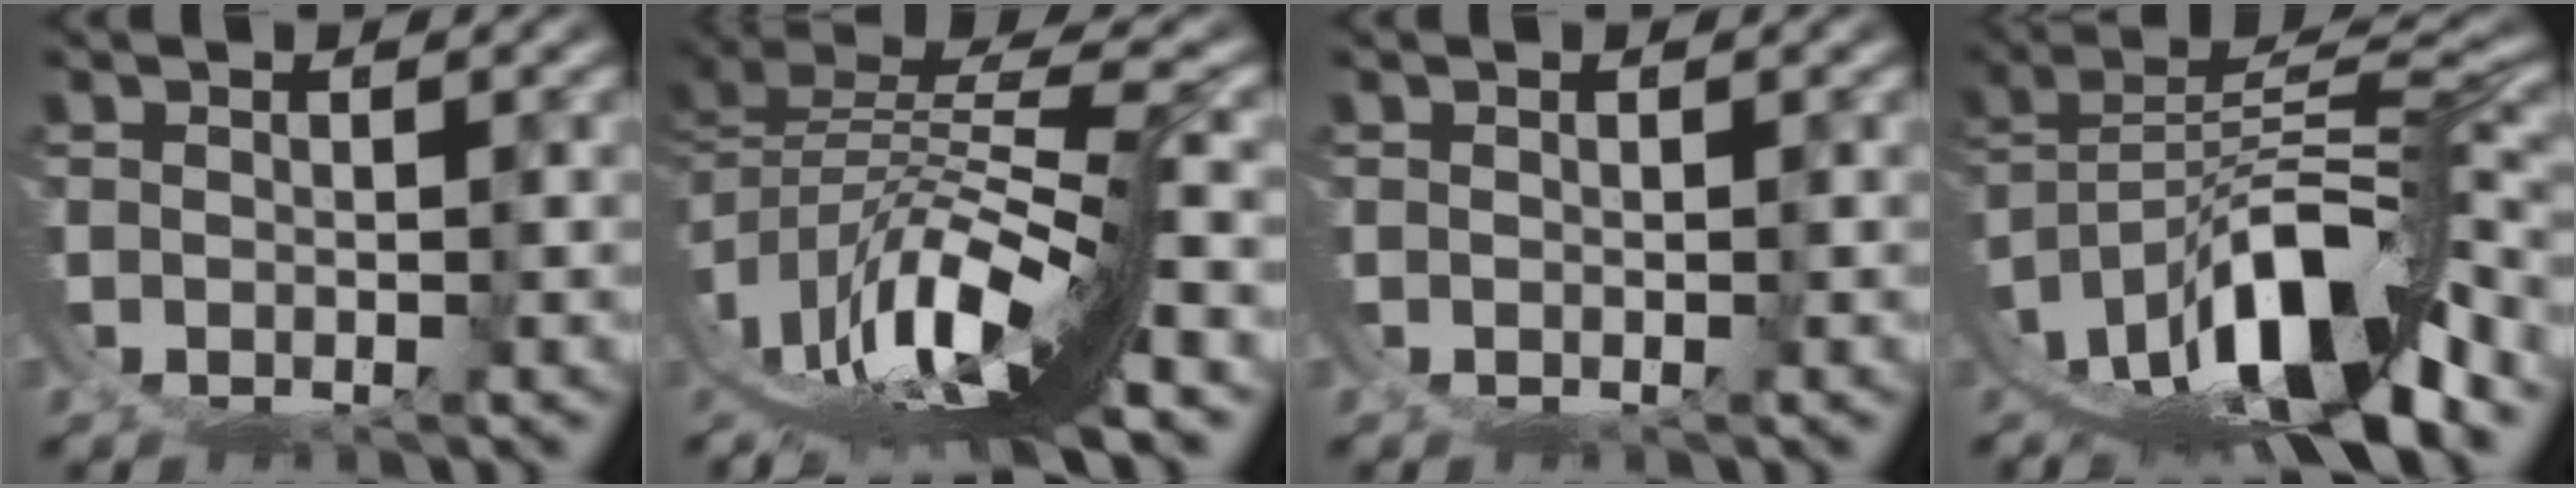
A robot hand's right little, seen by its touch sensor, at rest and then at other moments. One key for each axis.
{"total": 15.4, "fx": -4.3, "fy": 8.0, "fz": 12.4, "tx": -0.203, "ty": -0.019, "tz": -0.063}
{"total": 0.0}
{"total": 13.6, "fx": -4.5, "fy": 7.2, "fz": 10.6, "tx": -0.182, "ty": -0.030, "tz": -0.058}